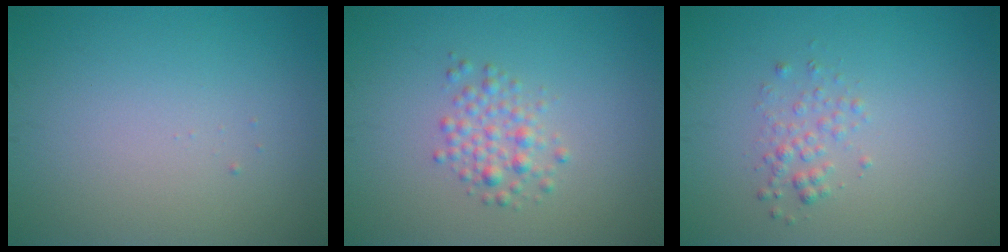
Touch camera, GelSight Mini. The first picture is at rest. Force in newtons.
{"total": 2.2, "press": 2.2, "slide": 0.1}
{"total": 1.4, "press": 1.4, "slide": 0.1}